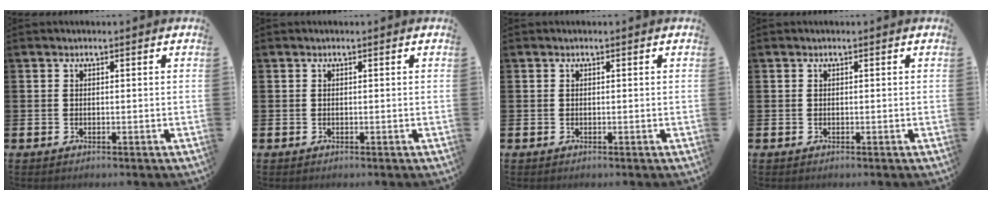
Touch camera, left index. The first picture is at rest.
{"total": 0.0}
{"total": 0.0}
{"total": 0.0}